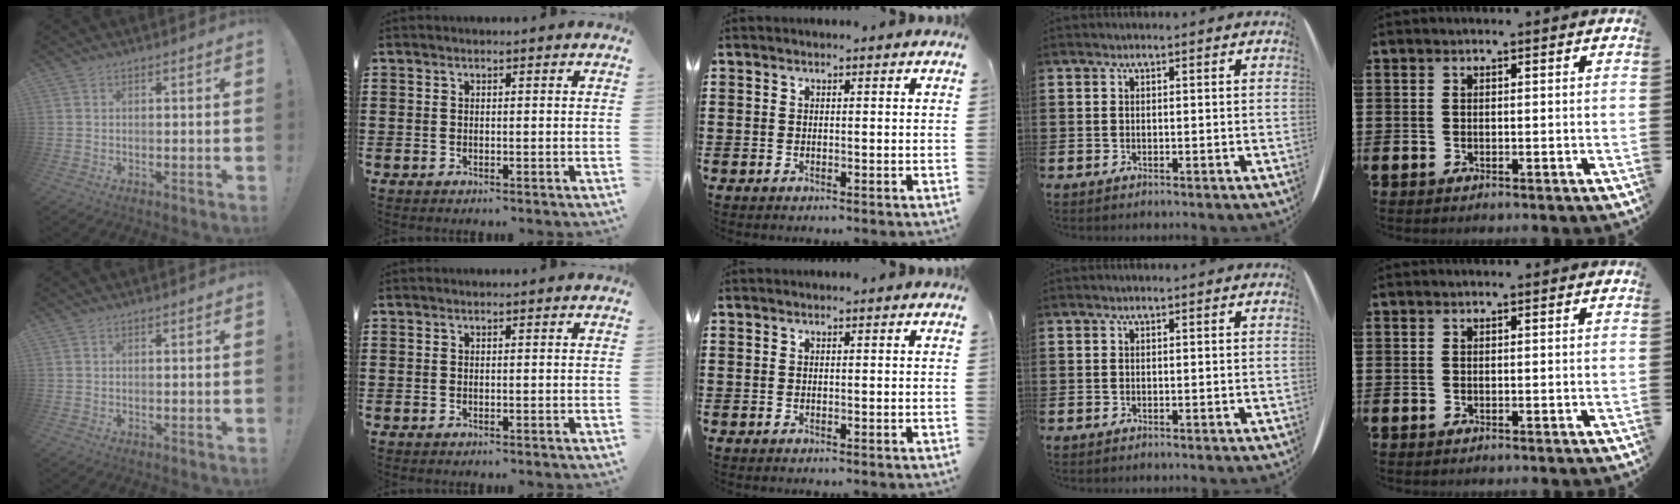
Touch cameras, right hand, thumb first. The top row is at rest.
{}